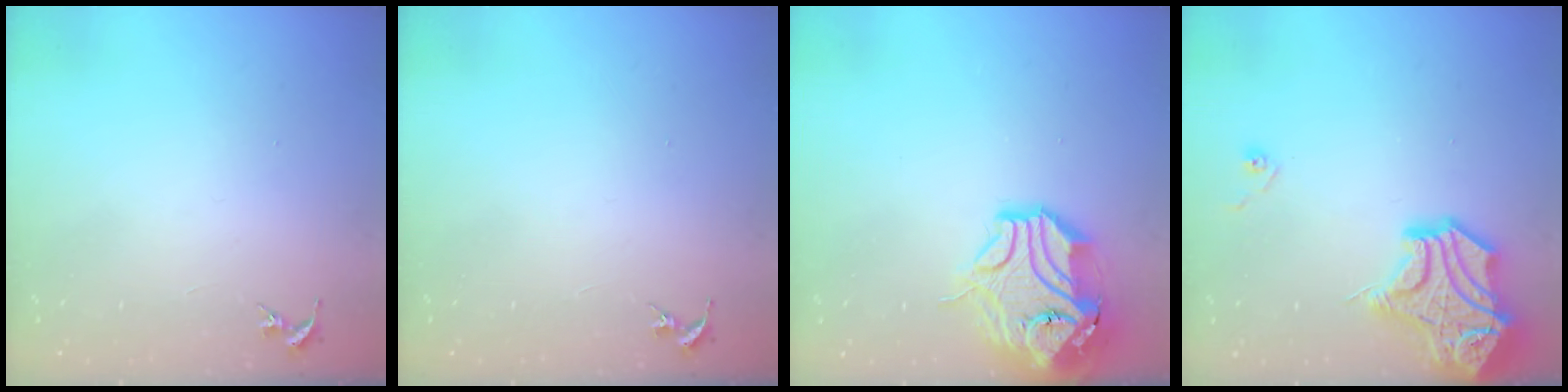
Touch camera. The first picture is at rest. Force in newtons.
{"total": 0.0}
{"total": 16.2, "press": 16.1, "slide": 2.2}
{"total": 21.1, "press": 21.0, "slide": 2.6}